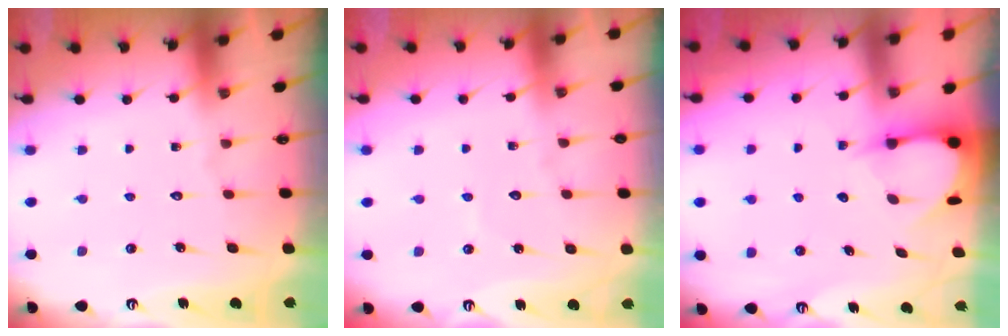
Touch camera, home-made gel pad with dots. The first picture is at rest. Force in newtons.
{"total": 2.8, "press": 2.8, "slide": 0.3}
{"total": 3.6, "press": 3.6, "slide": 0.4}